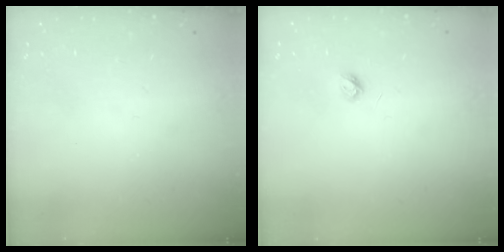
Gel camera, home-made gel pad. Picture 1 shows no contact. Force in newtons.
{"total": 3.7, "press": 3.7, "slide": 0.5}